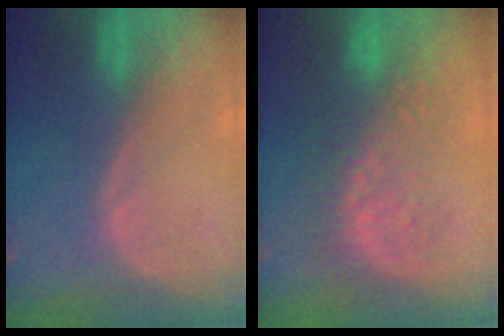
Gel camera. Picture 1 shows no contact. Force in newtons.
{"total": 9.0, "press": 8.6, "slide": 2.8}